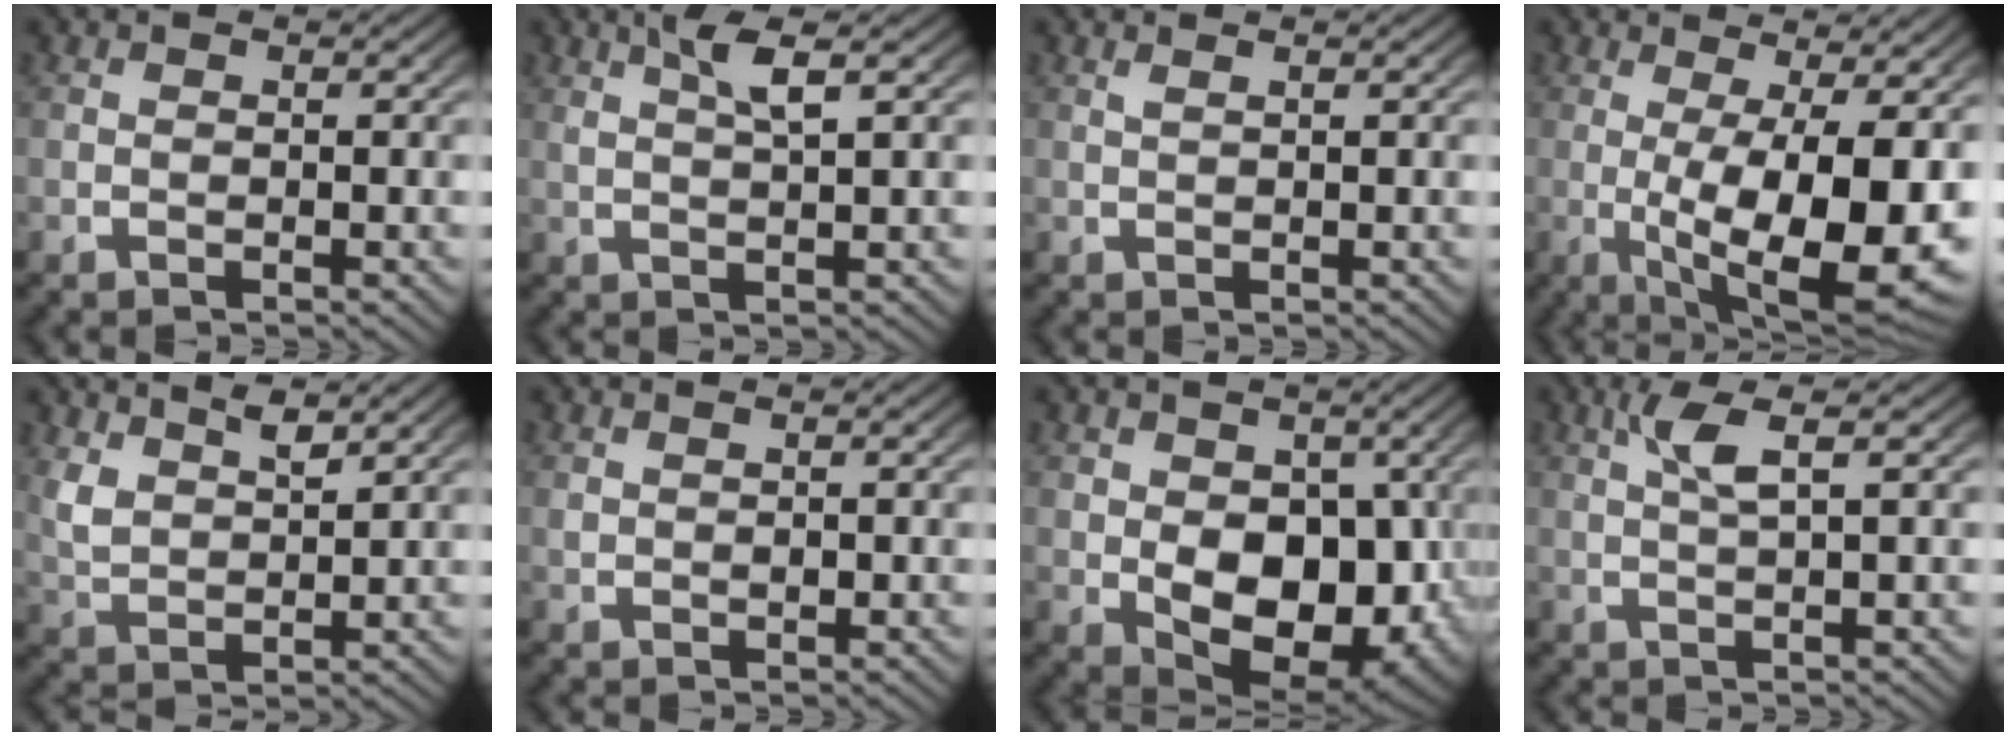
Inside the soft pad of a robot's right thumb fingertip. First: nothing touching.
{"total": 3.4, "force": [2.0, 0.6, 2.7], "torque": [-0.043, 0.009, 0.037]}
{"total": 0.8, "force": [0.6, -0.1, 0.4], "torque": [-0.010, 0.001, 0.015]}
{"total": 15.0, "force": [-1.7, 8.0, 12.5], "torque": [-0.215, -0.052, 0.006]}
{"total": 4.1, "force": [2.9, 1.7, 2.3], "torque": [-0.049, -0.004, 0.065]}
{"total": 0.7, "force": [0.3, 0.4, 0.4], "torque": [-0.010, 0.000, 0.010]}
{"total": 12.0, "force": [-0.8, 8.3, 8.7], "torque": [-0.169, -0.068, 0.019]}
{"total": 3.2, "force": [1.6, 0.6, 2.6], "torque": [-0.057, 0.006, 0.032]}